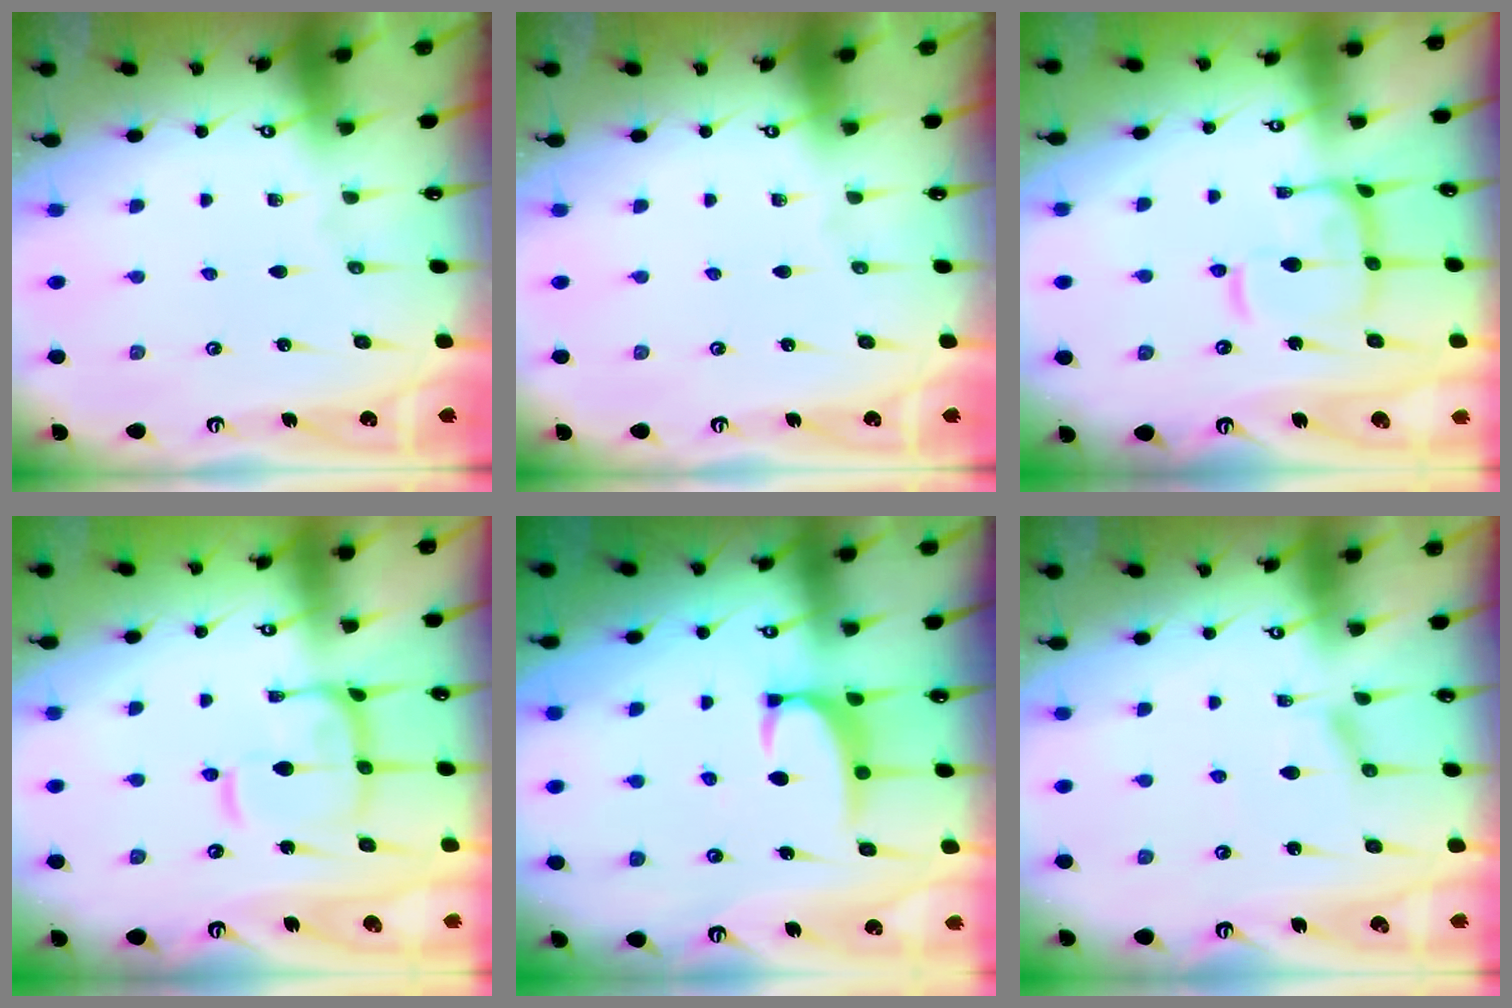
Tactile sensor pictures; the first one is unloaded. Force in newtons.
{"total": 0.0}
{"total": 6.6, "press": 6.5, "slide": 0.8}
{"total": 6.6, "press": 6.5, "slide": 0.8}
{"total": 2.3, "press": 2.2, "slide": 0.6}
{"total": 3.8, "press": 3.8, "slide": 0.7}